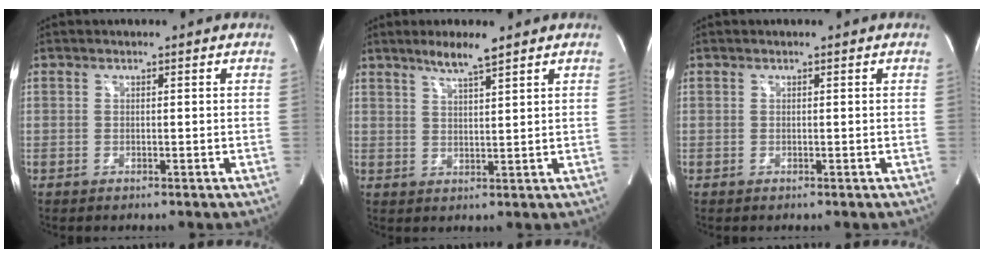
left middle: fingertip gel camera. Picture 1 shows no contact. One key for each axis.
{"total": 4.8, "fx": 3.7, "fy": 0.0, "fz": 3.1, "tx": -0.062, "ty": -0.001, "tz": 0.069}
{"total": 0.0}